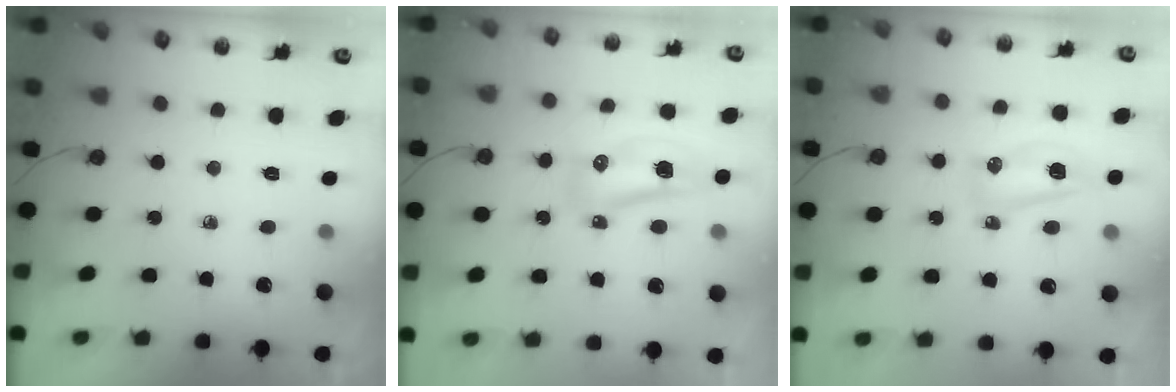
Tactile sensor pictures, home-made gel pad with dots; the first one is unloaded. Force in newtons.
{"total": 8.5, "press": 8.3, "slide": 1.9}
{"total": 9.4, "press": 7.9, "slide": 5.0}